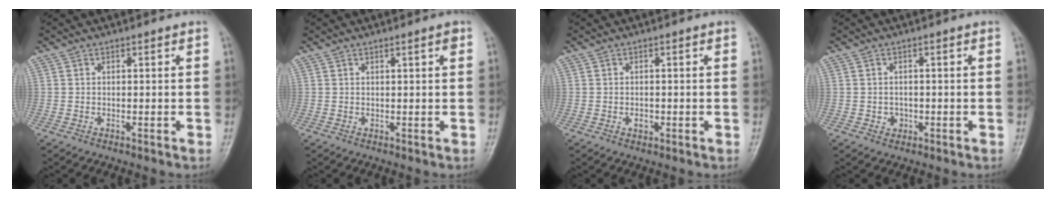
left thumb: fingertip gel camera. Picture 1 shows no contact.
{"total": 1.4, "force": [0.7, 0.1, 1.2], "torque": [-0.019, -0.001, 0.010]}
{"total": 1.3, "force": [-0.4, 1.0, 0.8], "torque": [-0.007, 0.001, -0.007]}
{"total": 1.8, "force": [-0.5, 1.6, 0.5], "torque": [0.002, 0.005, -0.005]}